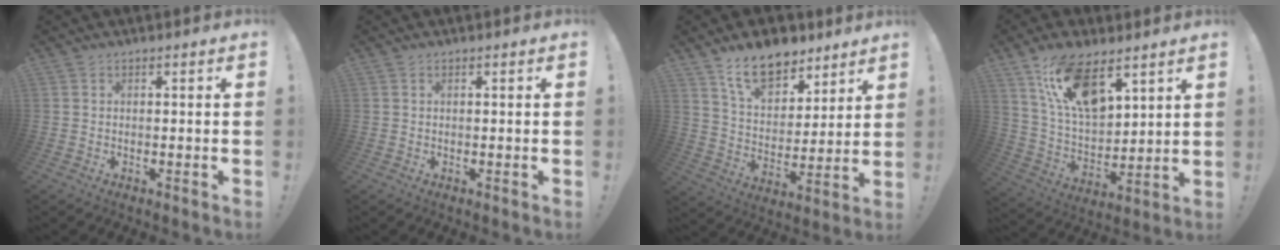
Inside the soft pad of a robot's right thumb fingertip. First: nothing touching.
{"total": 0.0}
{"total": 14.5, "force": [10.3, 8.0, 6.3], "torque": [-0.107, -0.060, 0.191]}
{"total": 16.5, "force": [10.2, 7.5, 10.6], "torque": [-0.193, -0.051, 0.186]}